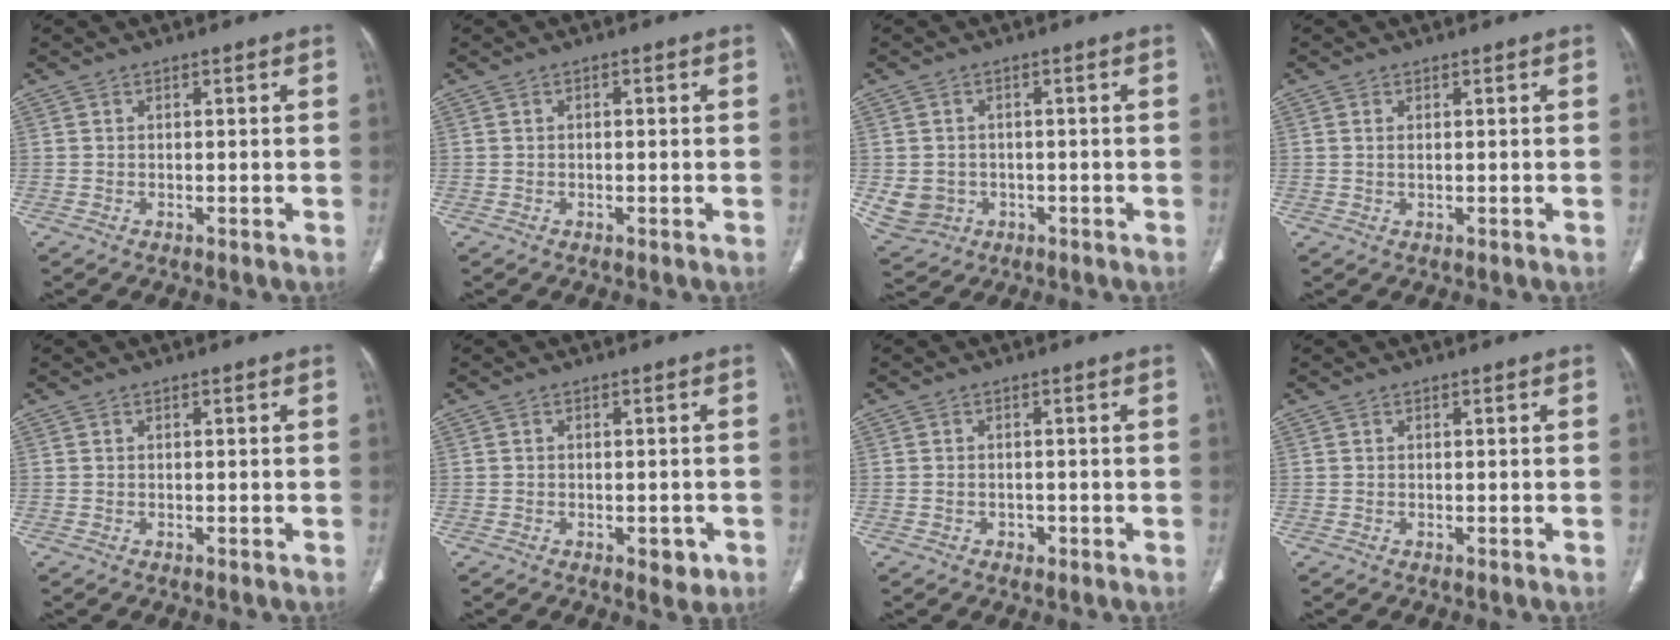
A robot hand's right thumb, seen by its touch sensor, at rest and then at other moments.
{"total": 0.9, "force": [0.1, 0.3, 0.8], "torque": [-0.018, 0.005, 0.002]}
{"total": 6.6, "force": [-1.2, 6.0, 2.4], "torque": [-0.043, 0.008, -0.003]}
{"total": 0.8, "force": [0.3, 0.3, 0.7], "torque": [-0.020, 0.002, 0.008]}
{"total": 0.0}
{"total": 3.2, "force": [-1.3, 1.8, 2.3], "torque": [-0.015, 0.001, -0.013]}
{"total": 1.7, "force": [-0.8, 1.4, 0.4], "torque": [-0.003, 0.009, -0.010]}
{"total": 0.0}